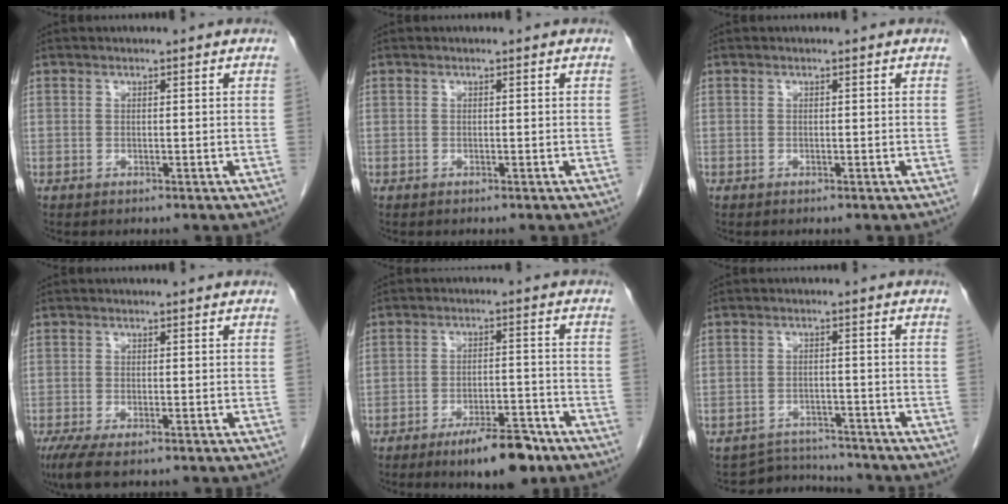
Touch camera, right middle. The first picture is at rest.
{"total": 0.0}
{"total": 0.0}
{"total": 3.9, "force": [-2.4, 0.8, 2.9], "torque": [-0.057, -0.013, -0.042]}
{"total": 8.7, "force": [-6.1, 2.2, 5.9], "torque": [-0.083, -0.003, -0.093]}
{"total": 5.1, "force": [-4.9, 0.4, -1.1], "torque": [0.018, 0.011, -0.077]}